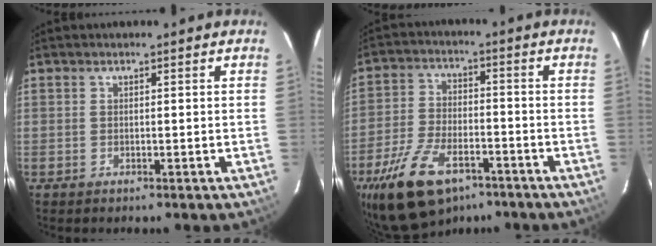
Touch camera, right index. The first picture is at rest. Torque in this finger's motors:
{"motor_torque": [0.63, -0.63, 0.72, 0.18]}